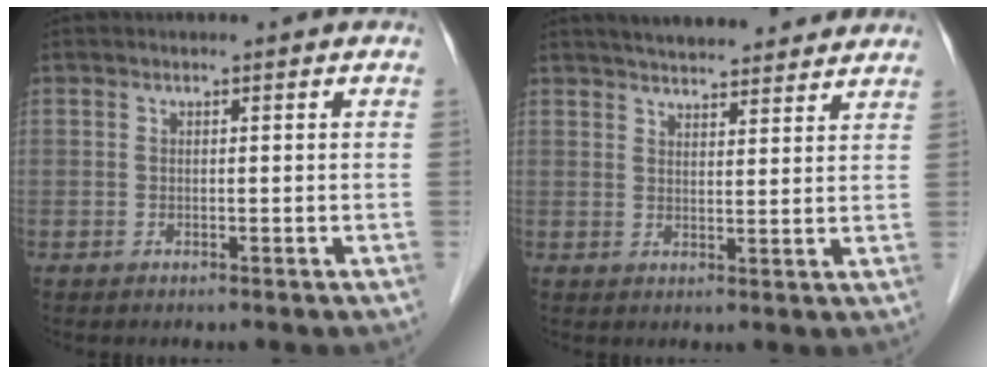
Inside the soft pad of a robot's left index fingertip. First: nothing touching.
{"total": 11.1, "force": [10.0, 2.6, 4.1], "torque": [-0.048, 0.020, 0.127]}